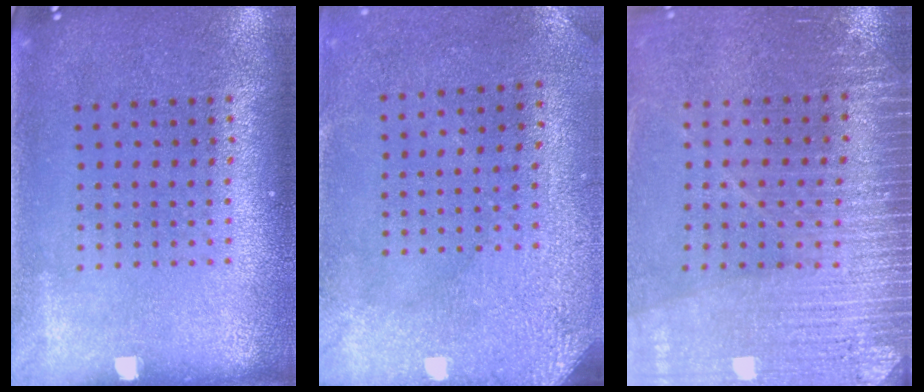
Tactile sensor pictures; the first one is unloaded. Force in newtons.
{"total": 3.1, "press": 2.4, "slide": 1.9}
{"total": 3.1, "press": 3.0, "slide": 0.2}